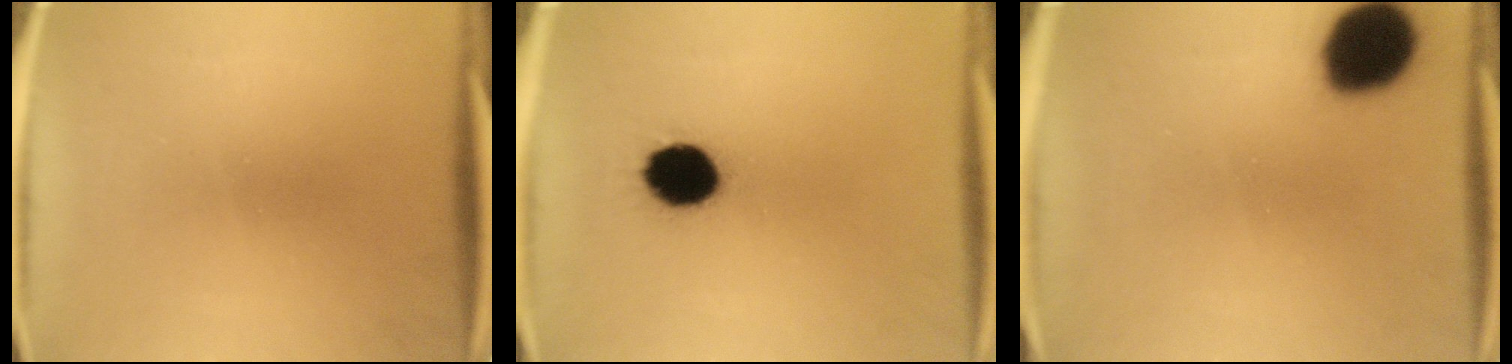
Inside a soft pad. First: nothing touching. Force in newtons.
{"total": 11.1}
{"total": 16.8}